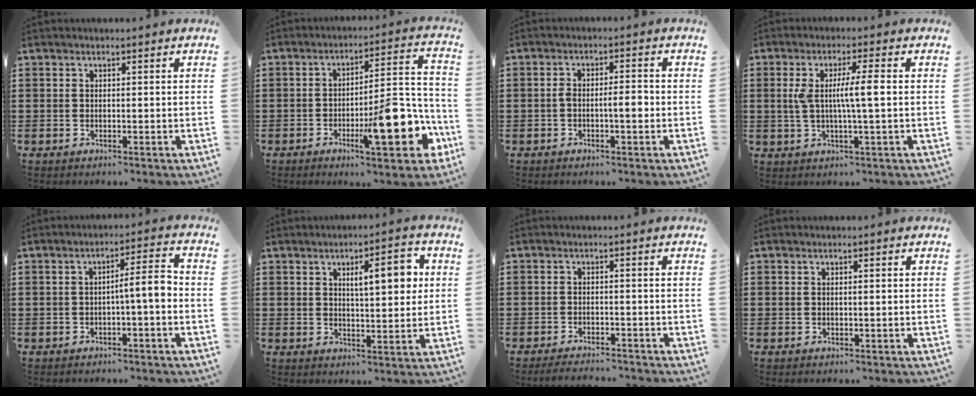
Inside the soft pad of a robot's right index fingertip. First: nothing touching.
{"total": 13.8, "force": [-5.6, 3.9, 12.0], "torque": [-0.153, 0.002, -0.090]}
{"total": 3.6, "force": [-0.8, 0.9, 3.4], "torque": [-0.062, 0.006, -0.018]}
{"total": 6.1, "force": [0.3, 0.4, 6.1], "torque": [-0.121, -0.007, -0.003]}
{"total": 5.2, "force": [-0.8, 0.7, 5.1], "torque": [-0.093, 0.005, -0.019]}
{"total": 6.9, "force": [2.0, 2.1, 6.2], "torque": [-0.091, -0.006, 0.025]}
{"total": 2.3, "force": [-2.3, 0.0, 0.5], "torque": [-0.010, -0.001, -0.045]}
{"total": 0.5, "force": [0.0, 0.0, 0.5], "torque": [-0.010, -0.002, 0.001]}